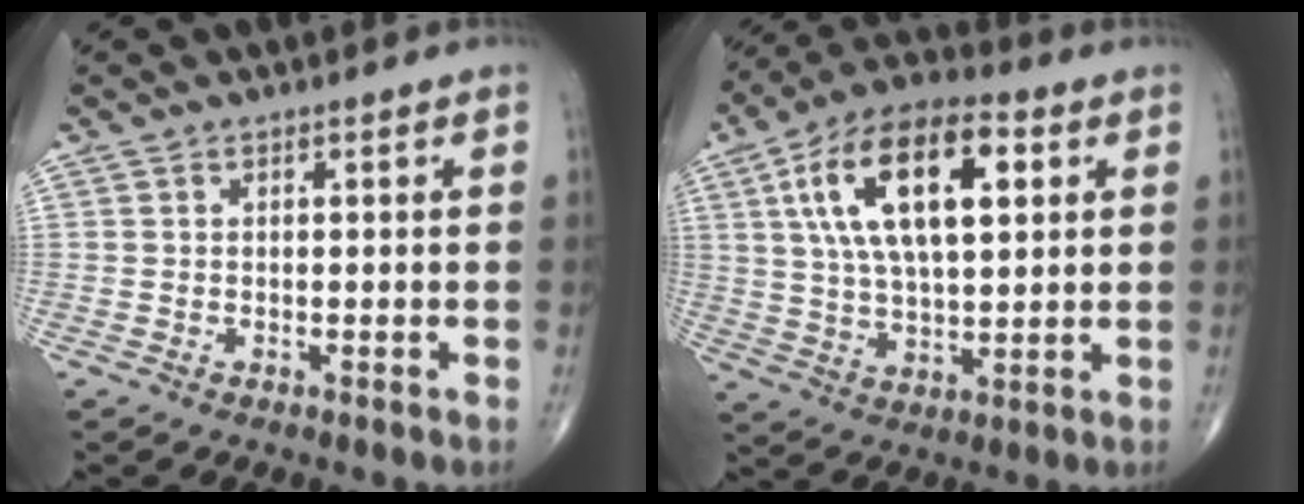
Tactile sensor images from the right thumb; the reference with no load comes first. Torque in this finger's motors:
{"motor_torque": [0.03, 2.22, 1.30, 0.43, 0.42]}